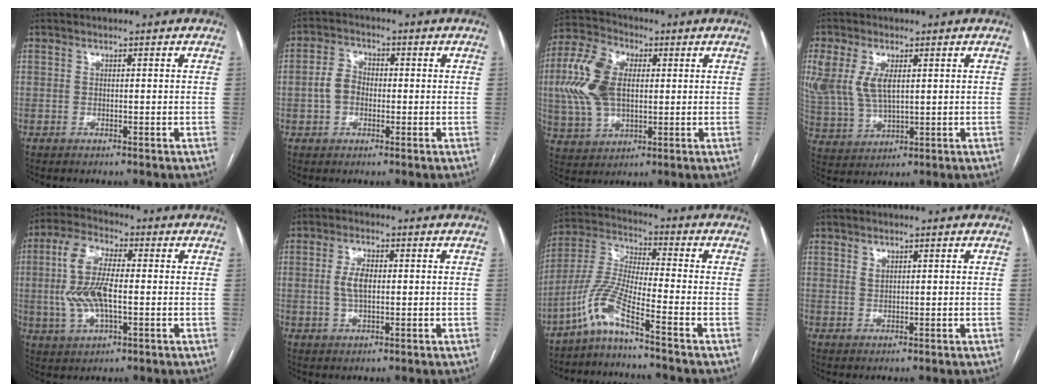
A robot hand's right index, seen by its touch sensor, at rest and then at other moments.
{"total": 4.4, "force": [-0.6, 3.4, 2.8], "torque": [-0.066, 0.020, -0.014]}
{"total": 12.5, "force": [1.7, 7.4, 10.0], "torque": [-0.244, 0.029, 0.038]}
{"total": 11.9, "force": [3.1, 6.6, 9.4], "torque": [-0.238, 0.006, 0.070]}
{"total": 10.5, "force": [-0.3, 4.0, 9.8], "torque": [-0.217, 0.009, -0.006]}
{"total": 4.0, "force": [0.3, 1.7, 3.6], "torque": [-0.078, 0.006, 0.008]}
{"total": 8.1, "force": [-5.5, -0.7, 5.9], "torque": [-0.142, -0.005, -0.119]}
{"total": 1.0, "force": [0.7, 0.6, 0.6], "torque": [-0.009, -0.001, 0.014]}